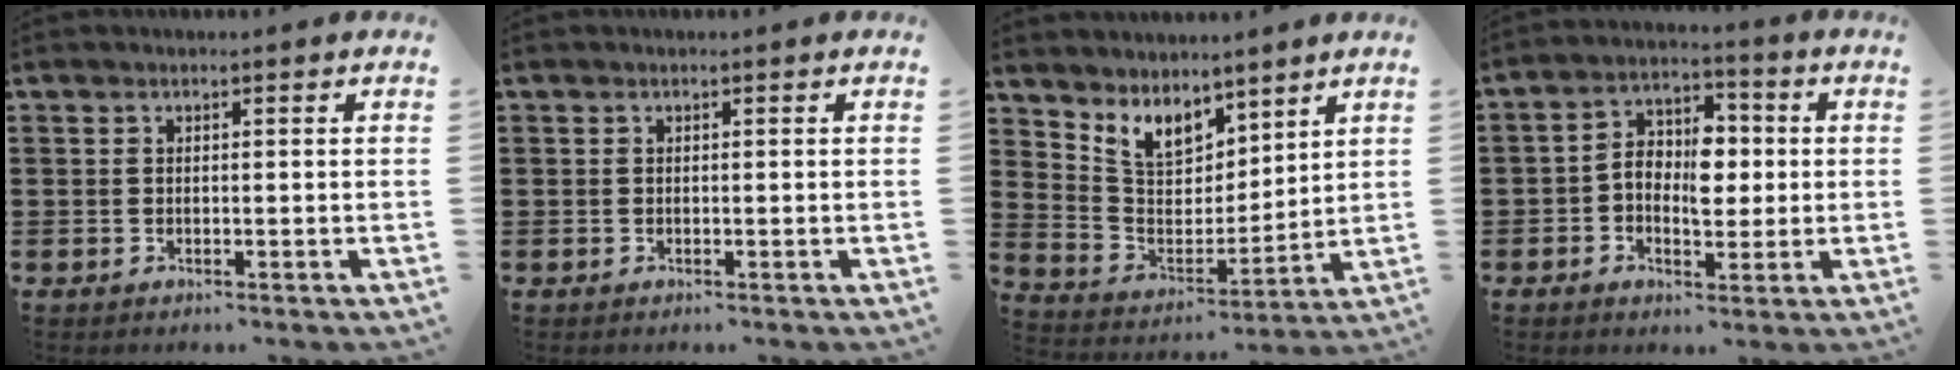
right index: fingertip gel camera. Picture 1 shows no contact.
{"total": 0.0}
{"total": 7.0, "force": [5.8, 3.6, 1.6], "torque": [-0.067, -0.033, 0.109]}
{"total": 6.9, "force": [-0.2, 4.2, 5.4], "torque": [-0.106, 0.006, -0.007]}